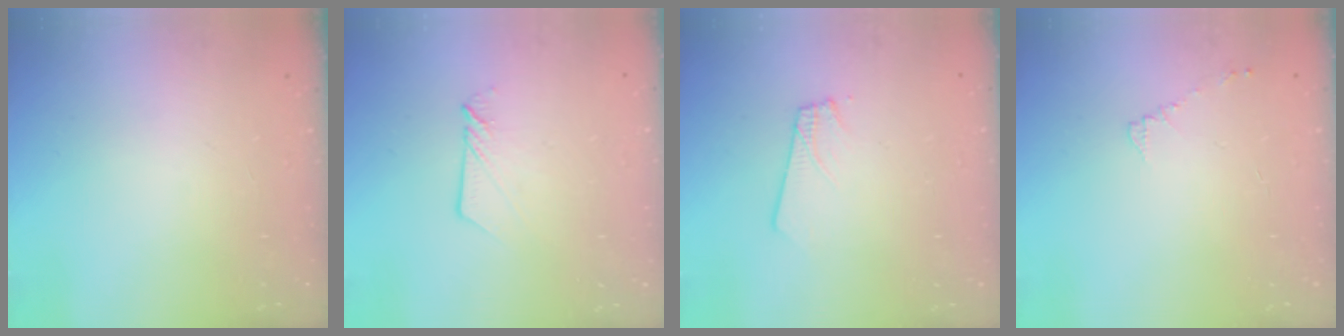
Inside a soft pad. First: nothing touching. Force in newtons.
{"total": 4.5, "press": 4.5, "slide": 0.3}
{"total": 1.8, "press": 1.8, "slide": 0.1}
{"total": 4.3, "press": 4.3, "slide": 0.6}